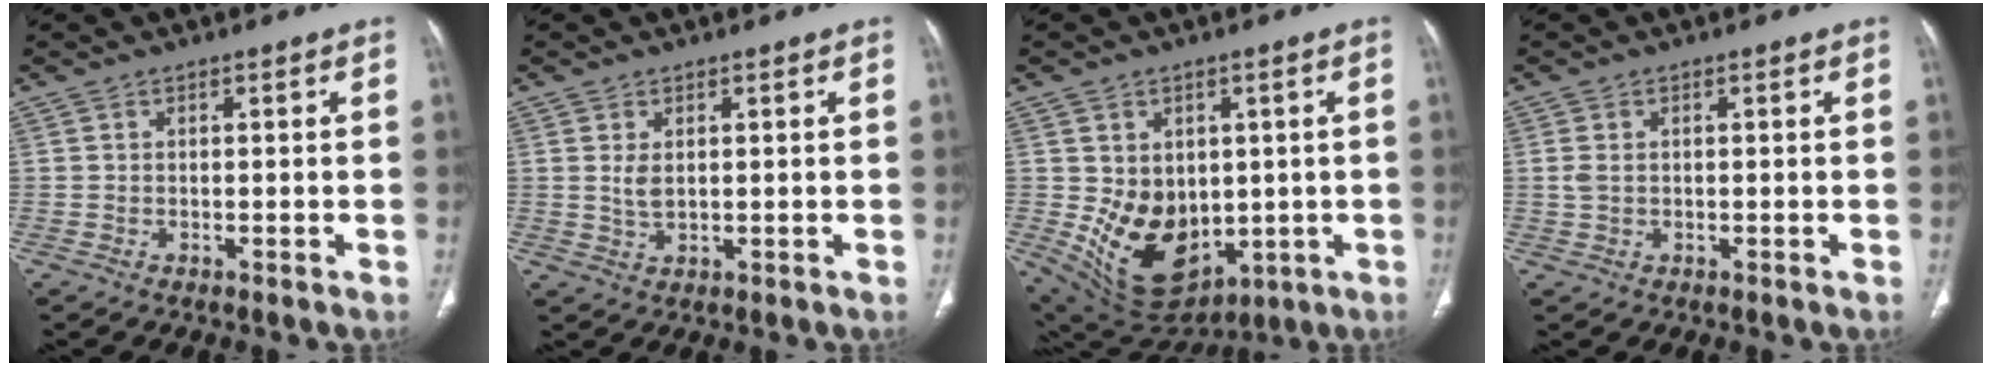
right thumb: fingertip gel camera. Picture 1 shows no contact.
{"total": 2.5, "force": [0.6, 1.4, 2.1], "torque": [-0.040, -0.006, 0.019]}
{"total": 15.7, "force": [-0.8, 11.4, 10.8], "torque": [-0.142, -0.024, 0.026]}
{"total": 1.8, "force": [0.2, 1.2, 1.3], "torque": [-0.039, 0.003, 0.006]}